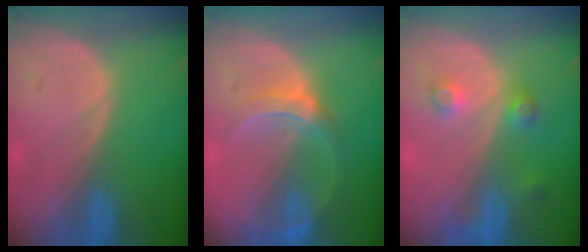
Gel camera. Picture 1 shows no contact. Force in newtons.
{"total": 6.2, "press": 5.7, "slide": 2.4}
{"total": 3.8, "press": 3.5, "slide": 1.4}